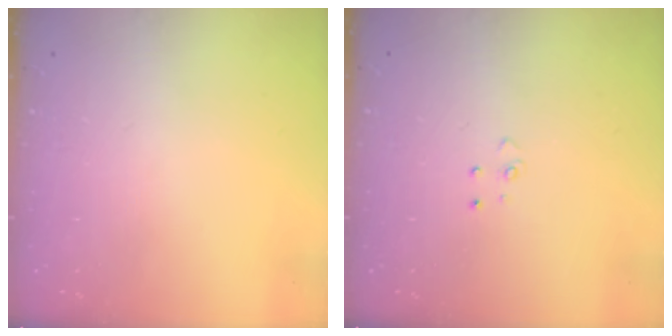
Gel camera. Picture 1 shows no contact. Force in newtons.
{"total": 3.8, "press": 3.8, "slide": 0.3}